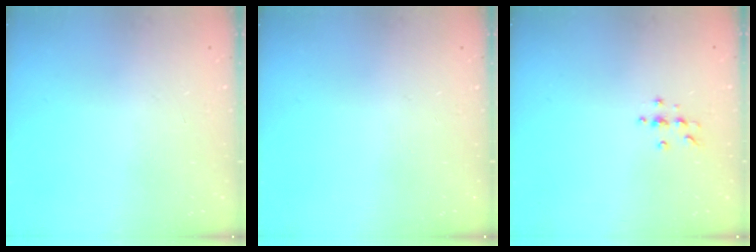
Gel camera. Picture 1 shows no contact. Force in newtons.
{"total": 0.0}
{"total": 4.0, "press": 4.0, "slide": 0.5}